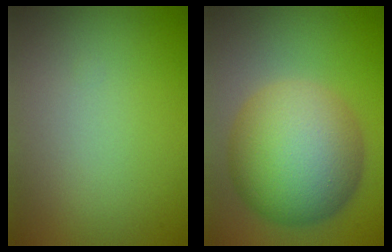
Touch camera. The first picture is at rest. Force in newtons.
{"total": 11.2, "press": 11.2, "slide": 0.3}